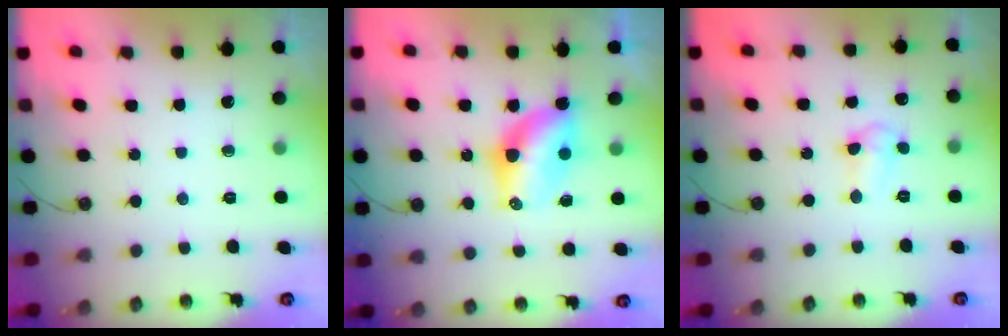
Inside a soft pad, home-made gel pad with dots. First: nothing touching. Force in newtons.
{"total": 7.6, "press": 7.6, "slide": 0.6}
{"total": 5.3, "press": 5.2, "slide": 0.6}